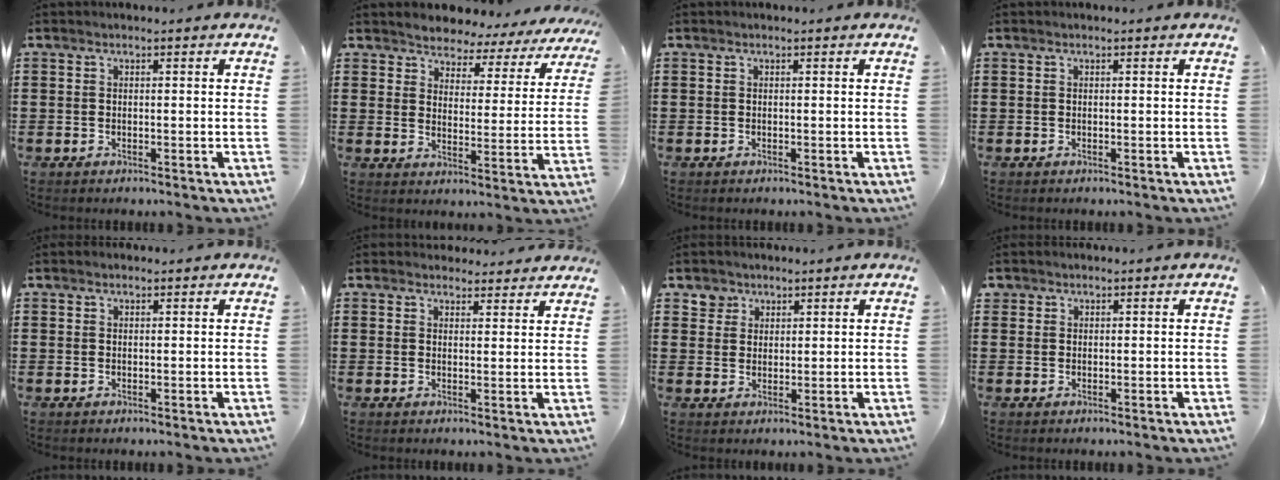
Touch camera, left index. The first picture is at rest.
{"total": 3.7, "force": [3.6, 0.8, -0.3], "torque": [-0.020, -0.029, 0.058]}
{"total": 0.0}
{"total": 0.0}
{"total": 0.7, "force": [0.6, 0.3, 0.1], "torque": [-0.004, 0.001, 0.012]}
{"total": 2.8, "force": [2.7, 0.7, 0.2], "torque": [-0.003, -0.008, 0.050]}
{"total": 3.0, "force": [2.0, 2.3, -0.2], "torque": [-0.002, 0.004, 0.037]}
{"total": 1.0, "force": [0.8, 0.6, 0.1], "torque": [-0.005, 0.003, 0.016]}